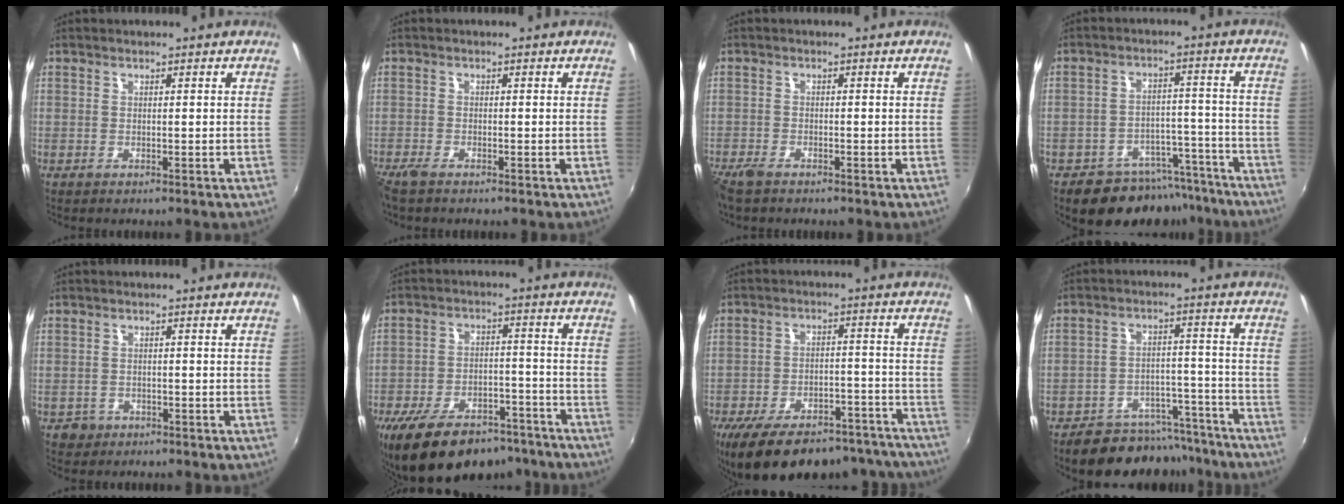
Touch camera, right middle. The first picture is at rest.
{"total": 2.6, "force": [-2.1, 0.5, 1.3], "torque": [-0.034, -0.011, -0.045]}
{"total": 3.6, "force": [-3.0, 1.2, 1.7], "torque": [-0.047, -0.014, -0.061]}
{"total": 13.4, "force": [-10.9, 6.7, 3.8], "torque": [-0.076, 0.031, -0.135]}
{"total": 2.6, "force": [-1.2, 2.2, 0.5], "torque": [-0.016, -0.002, -0.019]}
{"total": 20.6, "force": [-15.6, 9.1, 9.9], "torque": [-0.198, -0.006, -0.219]}
{"total": 25.7, "force": [-21.3, 9.4, 10.9], "torque": [-0.197, 0.010, -0.274]}
{"total": 14.4, "force": [-12.4, 6.1, 4.0], "torque": [-0.082, 0.032, -0.158]}